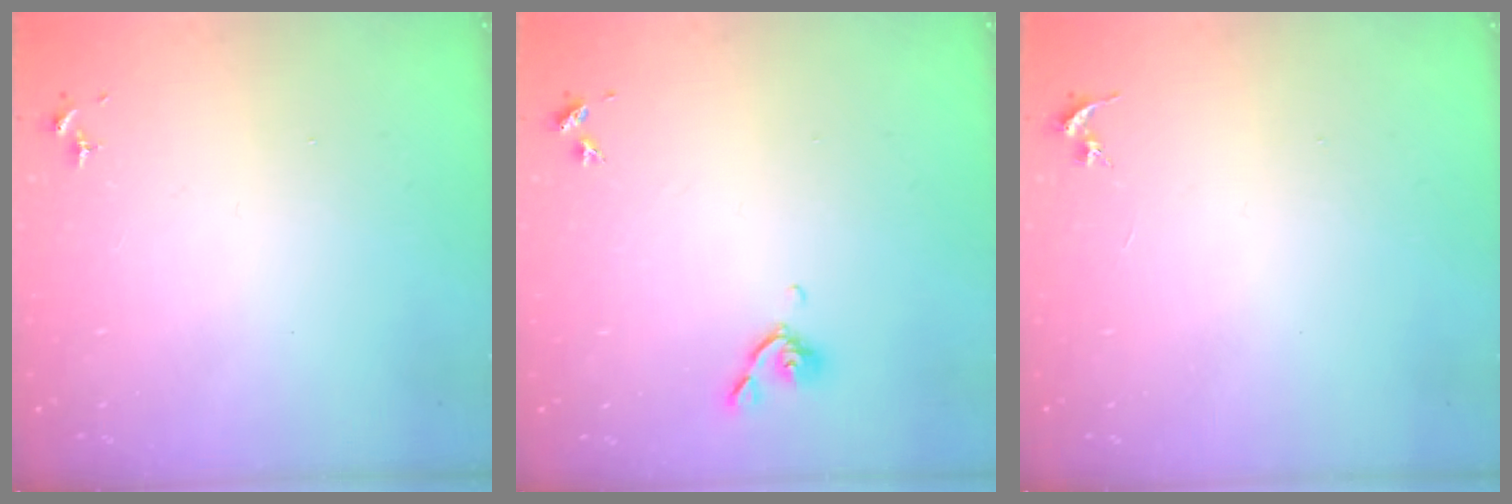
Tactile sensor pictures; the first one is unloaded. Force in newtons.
{"total": 5.8, "press": 5.6, "slide": 1.4}
{"total": 0.0}